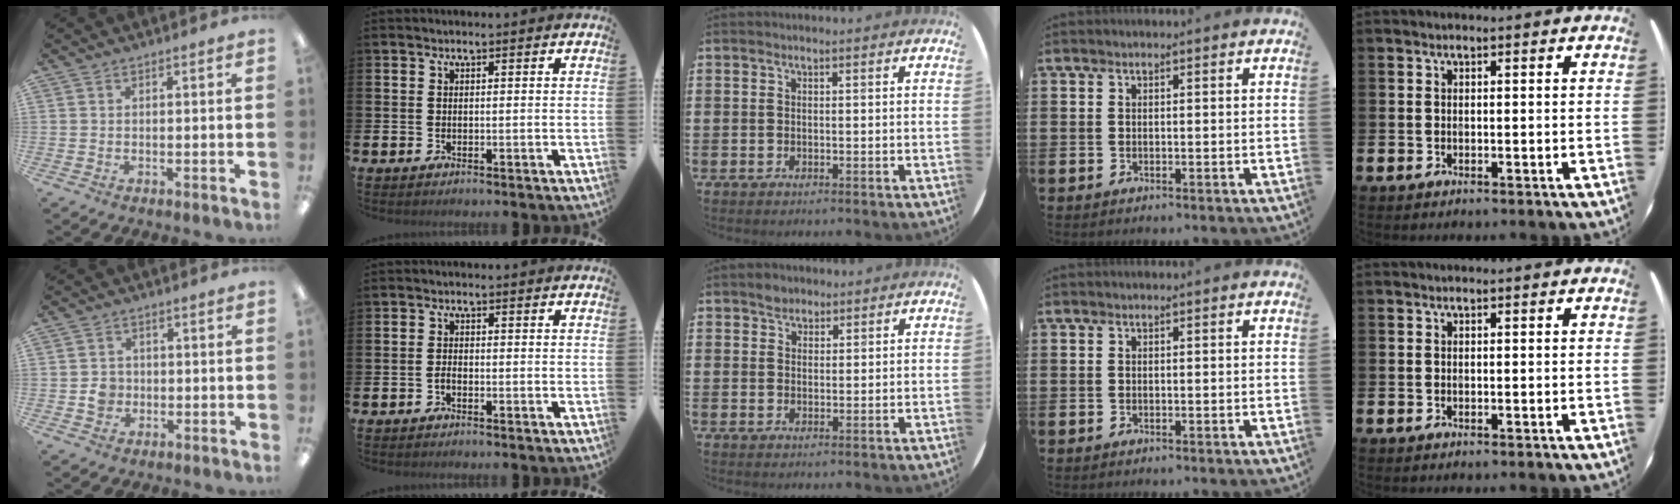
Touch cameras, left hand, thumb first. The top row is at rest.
{"thumb": {"total": 3.8, "force": [-0.5, 3.5, 1.5], "torque": [-0.020, 0.003, -0.010]}, "index": {"total": 1.0, "force": [-0.7, 0.3, 0.6], "torque": [-0.014, -0.001, -0.013]}, "middle": {"total": 2.1, "force": [1.8, 1.0, 0.1], "torque": [0.006, 0.001, 0.033]}}